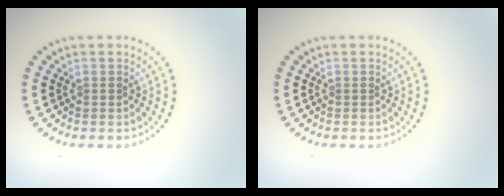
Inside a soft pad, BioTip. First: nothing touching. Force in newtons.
{"total": 0.0}